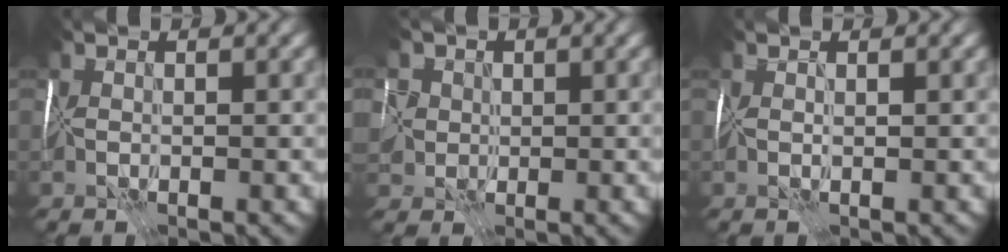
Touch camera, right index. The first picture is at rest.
{"total": 3.2, "force": [1.3, 2.9, -0.4], "torque": [0.011, 0.026, -0.001]}
{"total": 2.0, "force": [0.2, -1.3, -1.5], "torque": [0.031, -0.002, 0.005]}